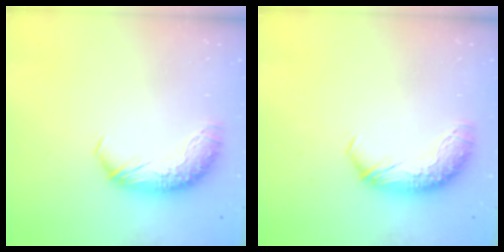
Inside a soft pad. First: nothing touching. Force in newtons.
{"total": 0.0}